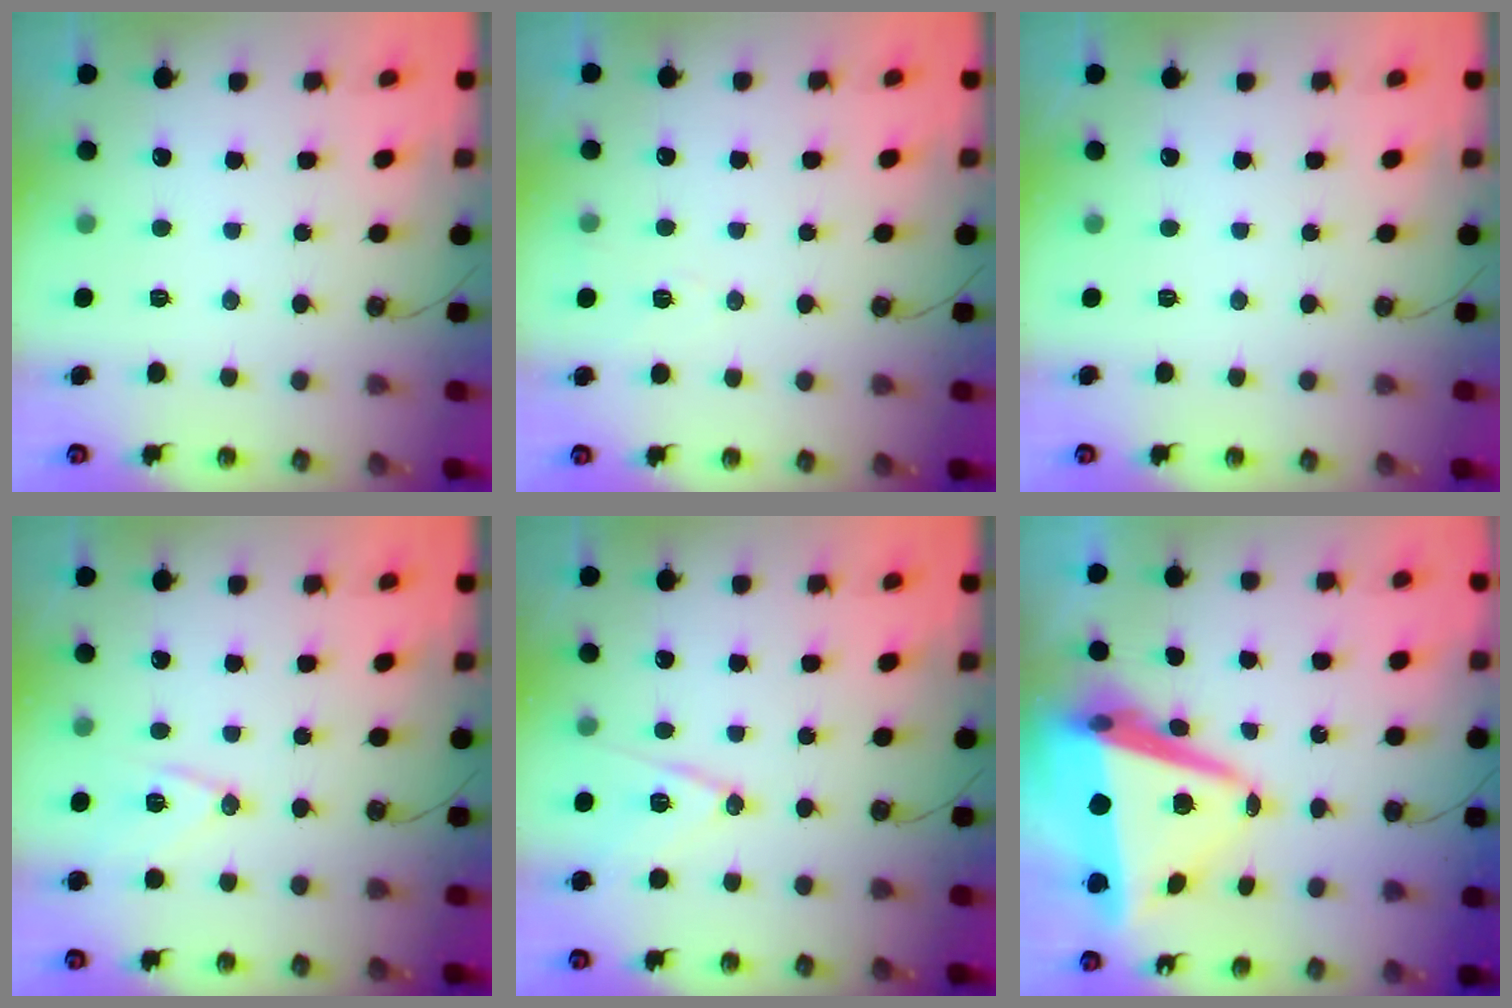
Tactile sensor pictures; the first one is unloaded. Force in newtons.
{"total": 6.3, "press": 4.5, "slide": 4.3}
{"total": 0.0}
{"total": 10.3, "press": 9.9, "slide": 2.6}
{"total": 12.2, "press": 11.7, "slide": 3.4}
{"total": 14.8, "press": 14.5, "slide": 3.0}